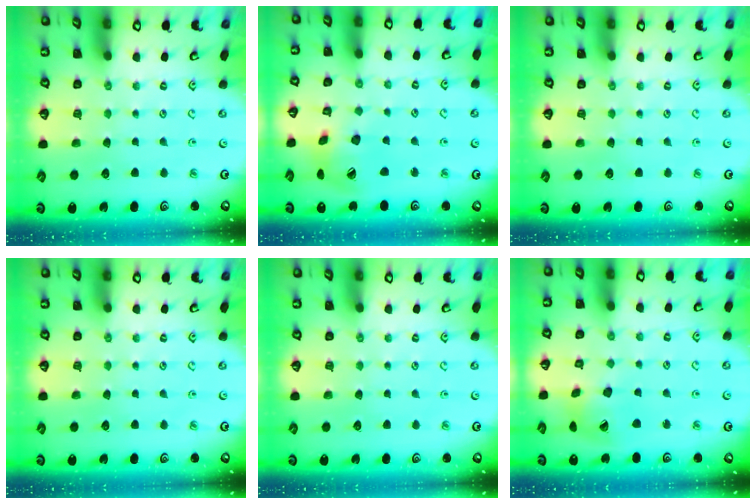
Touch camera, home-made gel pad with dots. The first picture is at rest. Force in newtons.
{"total": 14.4, "press": 14.3, "slide": 2.0}
{"total": 0.0}
{"total": 0.0}
{"total": 0.0}
{"total": 13.8, "press": 13.7, "slide": 1.9}